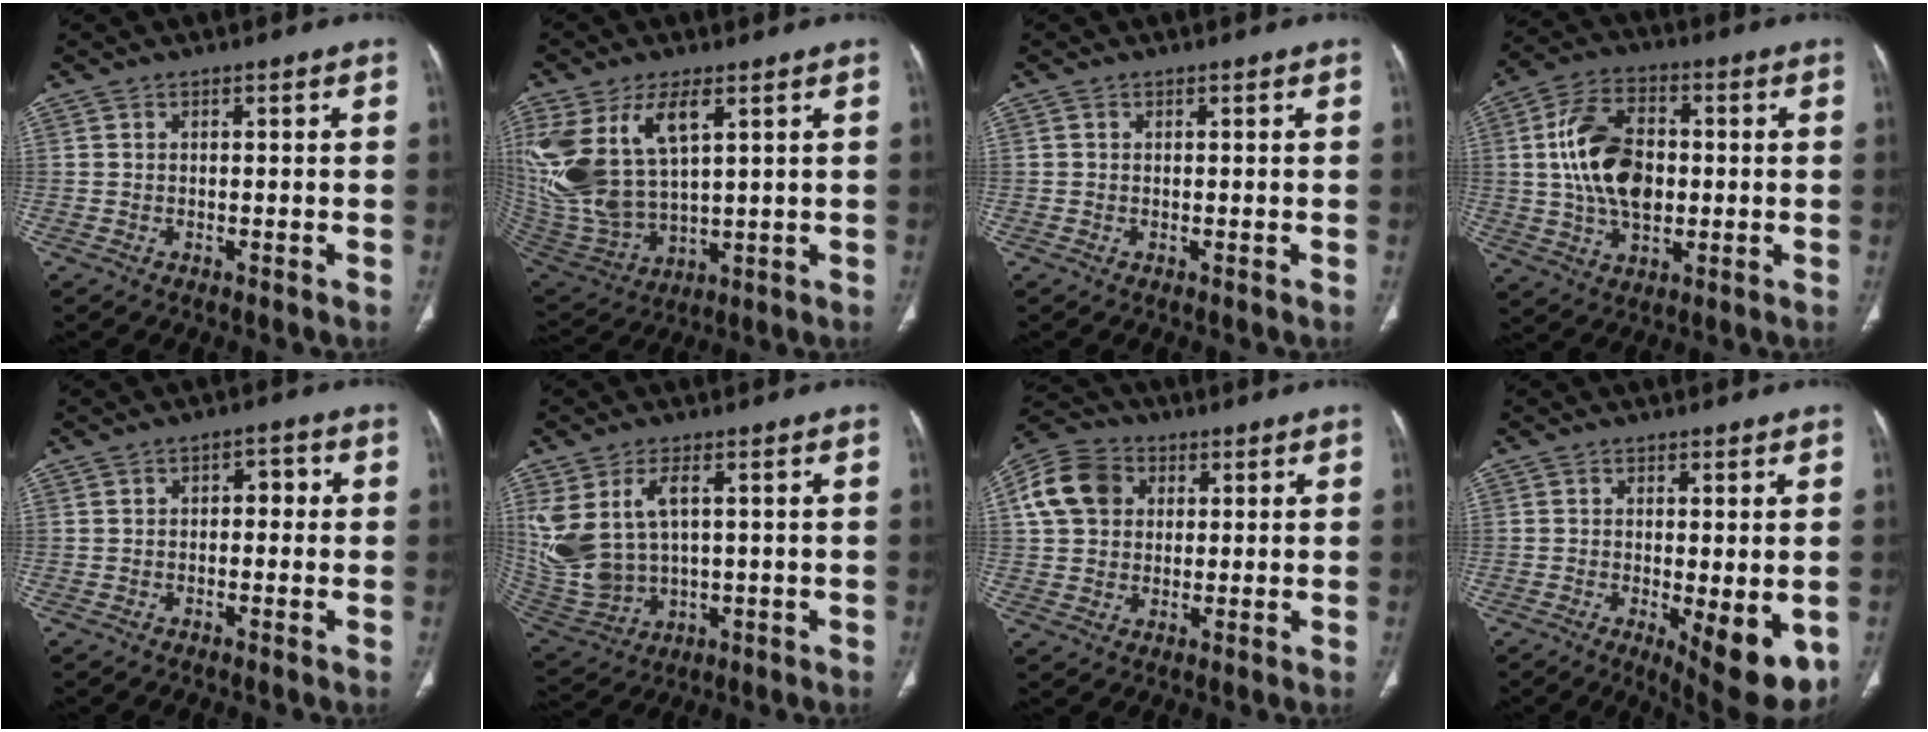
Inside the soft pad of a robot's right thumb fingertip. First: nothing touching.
{"total": 18.9, "force": [6.6, 9.6, 14.9], "torque": [-0.313, -0.024, 0.145]}
{"total": 0.0}
{"total": 15.1, "force": [0.8, 9.4, 11.9], "torque": [-0.203, 0.014, 0.014]}
{"total": 3.1, "force": [0.2, 2.0, 2.4], "torque": [-0.015, 0.013, -0.005]}
{"total": 13.7, "force": [3.1, 8.1, 10.5], "torque": [-0.234, -0.007, 0.086]}
{"total": 10.8, "force": [2.8, 8.8, 5.6], "torque": [-0.095, 0.010, 0.042]}
{"total": 10.6, "force": [-2.6, 3.5, 9.6], "torque": [-0.127, -0.023, -0.028]}